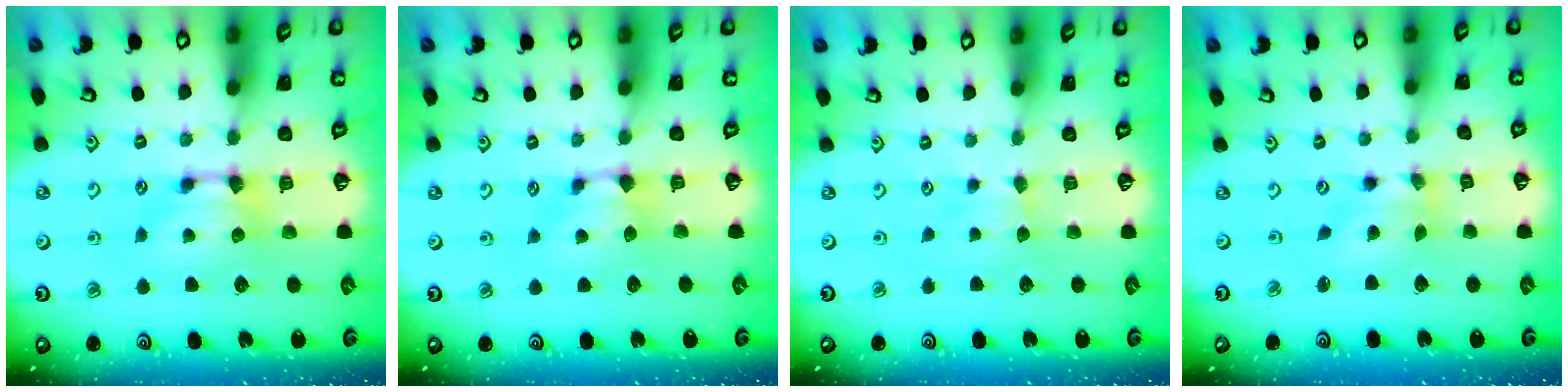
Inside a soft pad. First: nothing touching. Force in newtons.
{"total": 0.8, "press": 0.4, "slide": 0.6}
{"total": 2.4, "press": 2.3, "slide": 0.6}
{"total": 2.1, "press": 1.6, "slide": 1.3}